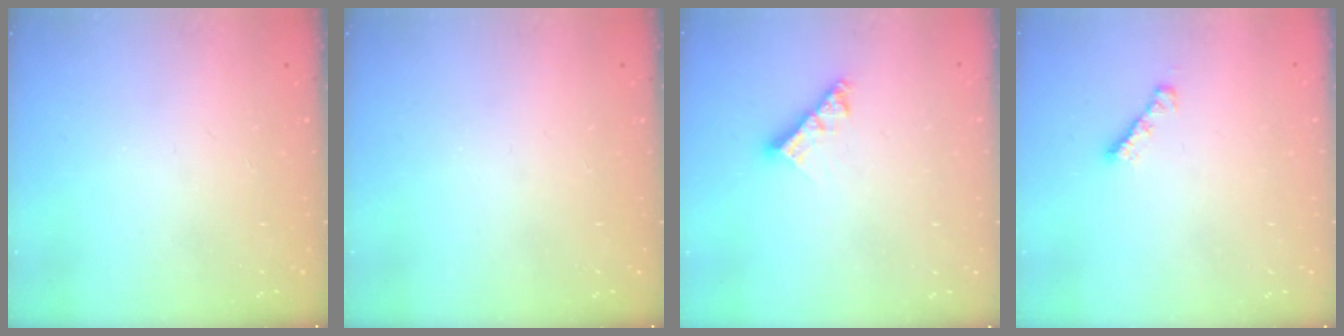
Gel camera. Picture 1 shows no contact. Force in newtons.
{"total": 0.0}
{"total": 7.4, "press": 7.4, "slide": 0.8}
{"total": 2.3, "press": 2.3, "slide": 0.4}